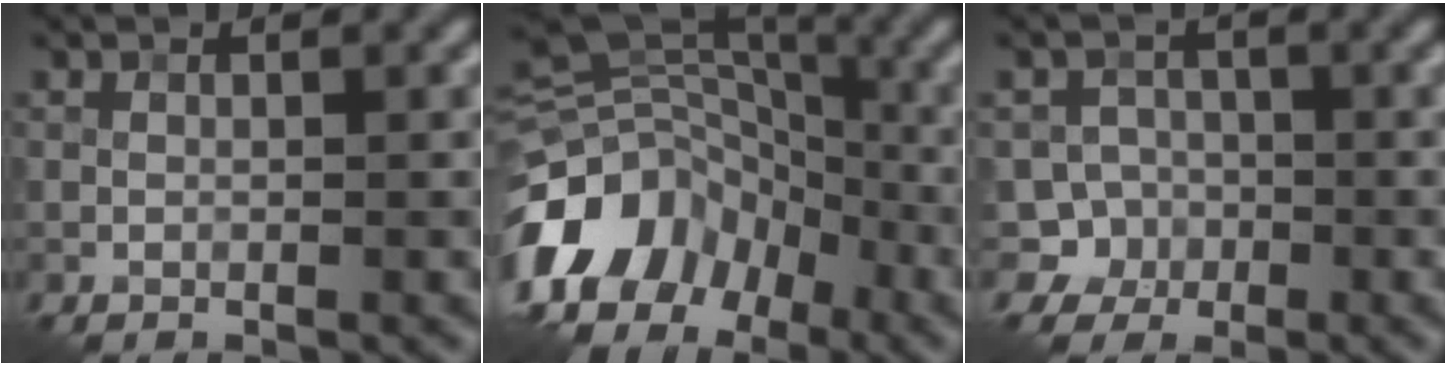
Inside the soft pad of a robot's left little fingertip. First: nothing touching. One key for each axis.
{"total": 12.8, "fx": -6.9, "fy": 9.1, "fz": 5.7, "tx": -0.137, "ty": 0.013, "tz": -0.136}
{"total": 3.8, "fx": -1.7, "fy": 3.4, "fz": 0.4, "tx": 0.027, "ty": 0.002, "tz": -0.036}